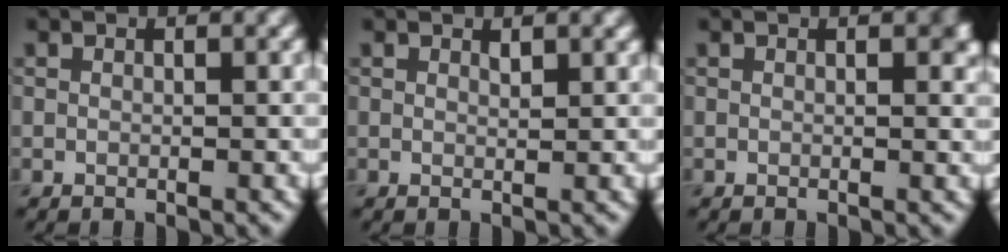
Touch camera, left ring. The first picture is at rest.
{"total": 0.6, "force": [0.5, 0.1, 0.3], "torque": [-0.004, -0.004, 0.010]}
{"total": 1.2, "force": [0.5, 0.4, 1.1], "torque": [-0.009, -0.002, 0.008]}